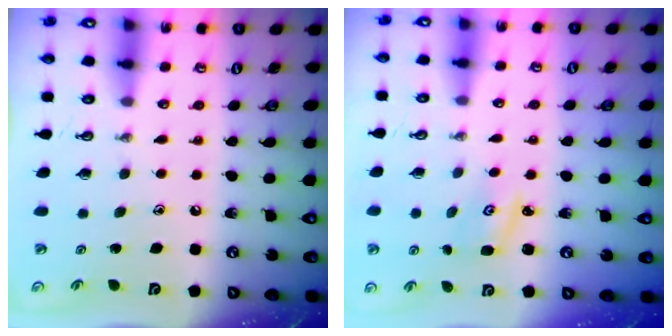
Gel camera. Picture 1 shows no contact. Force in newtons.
{"total": 2.8, "press": 2.8, "slide": 0.4}